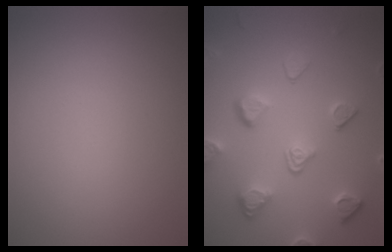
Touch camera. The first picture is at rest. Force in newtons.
{"total": 4.9, "press": 3.7, "slide": 3.2}